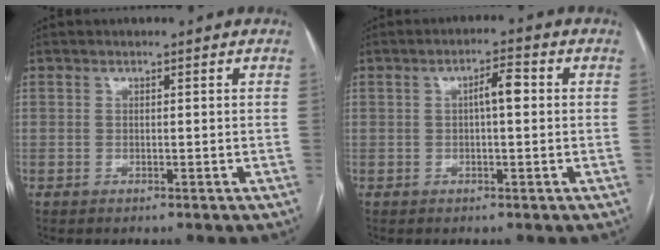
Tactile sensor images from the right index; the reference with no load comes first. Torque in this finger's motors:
{"motor_torque": [0.44, 0.07, 0.10, 0.06]}